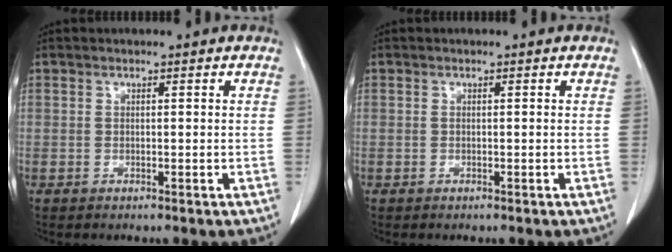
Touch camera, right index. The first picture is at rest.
{"total": 0.0}